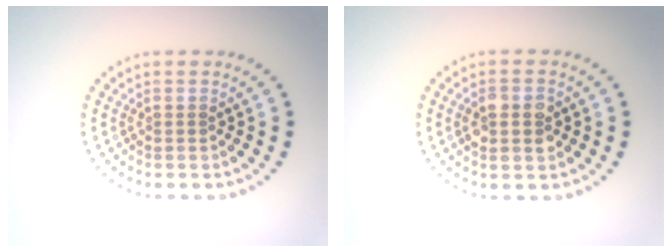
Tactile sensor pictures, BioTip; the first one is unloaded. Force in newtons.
{"total": 2.9, "press": 2.8, "slide": 0.3}